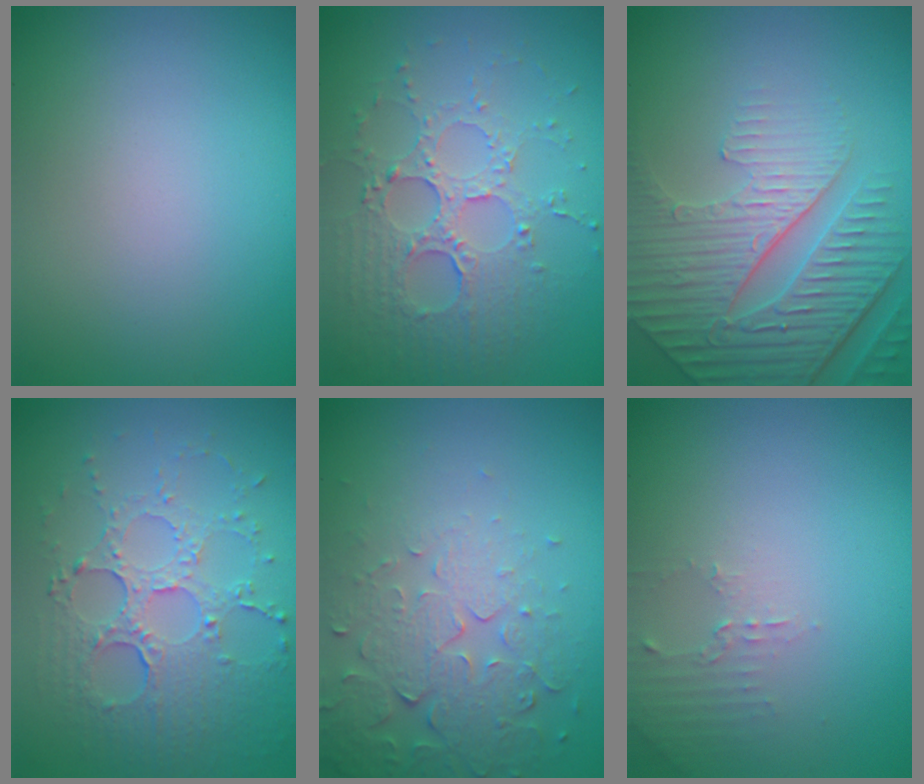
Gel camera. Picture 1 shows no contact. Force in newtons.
{"total": 3.9, "press": 3.6, "slide": 1.4}
{"total": 5.7, "press": 5.1, "slide": 2.6}
{"total": 5.4, "press": 3.8, "slide": 3.9}
{"total": 5.1, "press": 3.6, "slide": 3.6}
{"total": 1.4, "press": 1.4, "slide": 0.4}